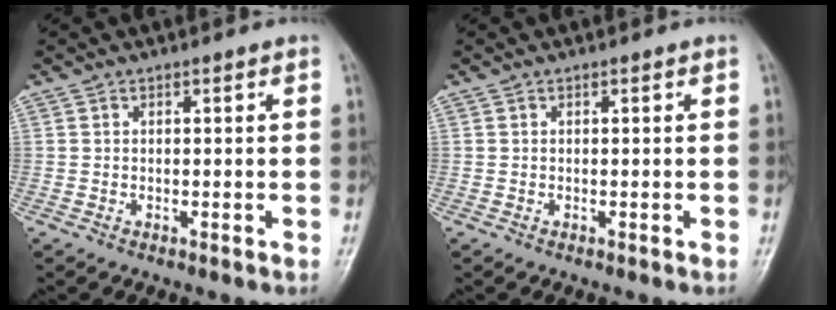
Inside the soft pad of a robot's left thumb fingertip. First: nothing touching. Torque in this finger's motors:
{"motor_torque": [0.00, 0.00, -0.06, 0.00, 0.00]}